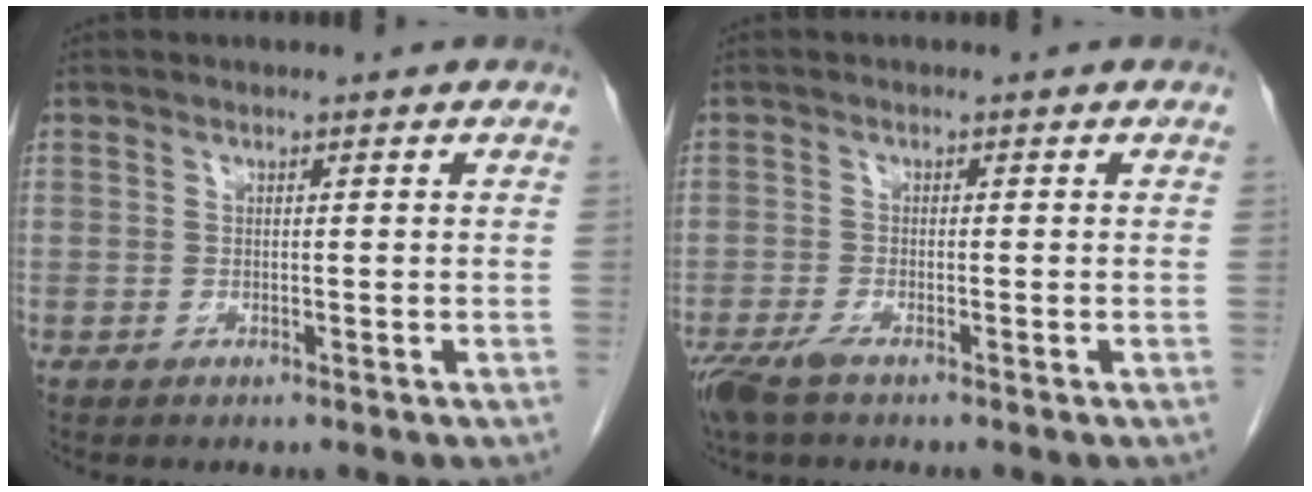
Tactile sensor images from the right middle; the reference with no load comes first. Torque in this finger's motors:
{"motor_torque": [0.46, -0.36, 0.04, 0.01]}